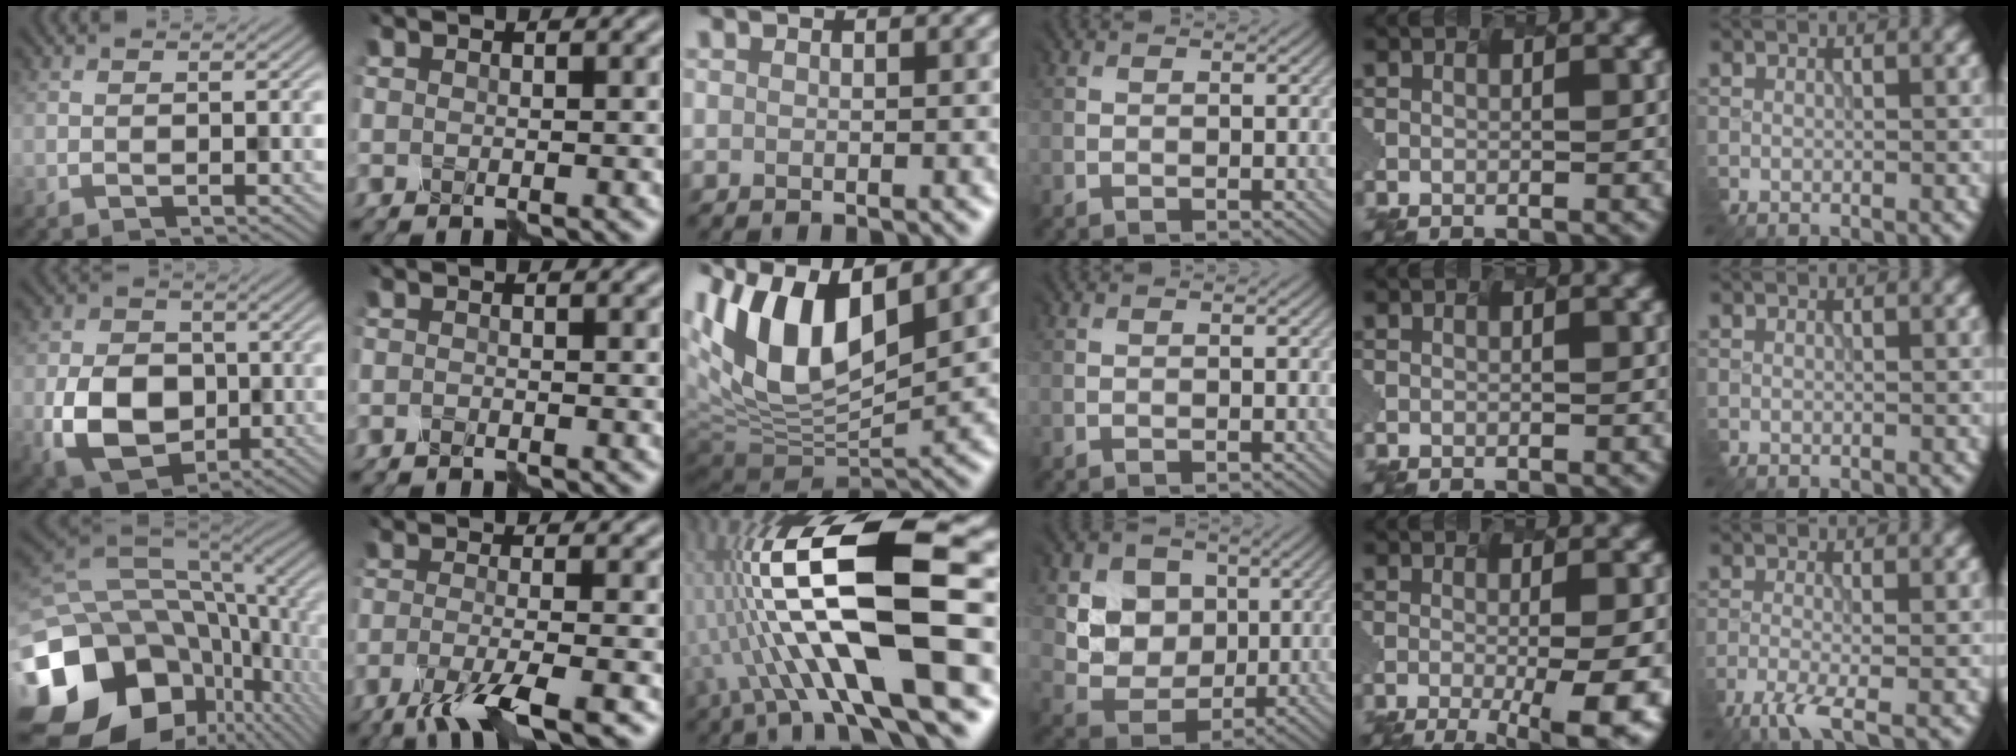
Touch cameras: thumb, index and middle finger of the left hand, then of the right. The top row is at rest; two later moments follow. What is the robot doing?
{"motion": "disassemble", "object": "velcro strap"}